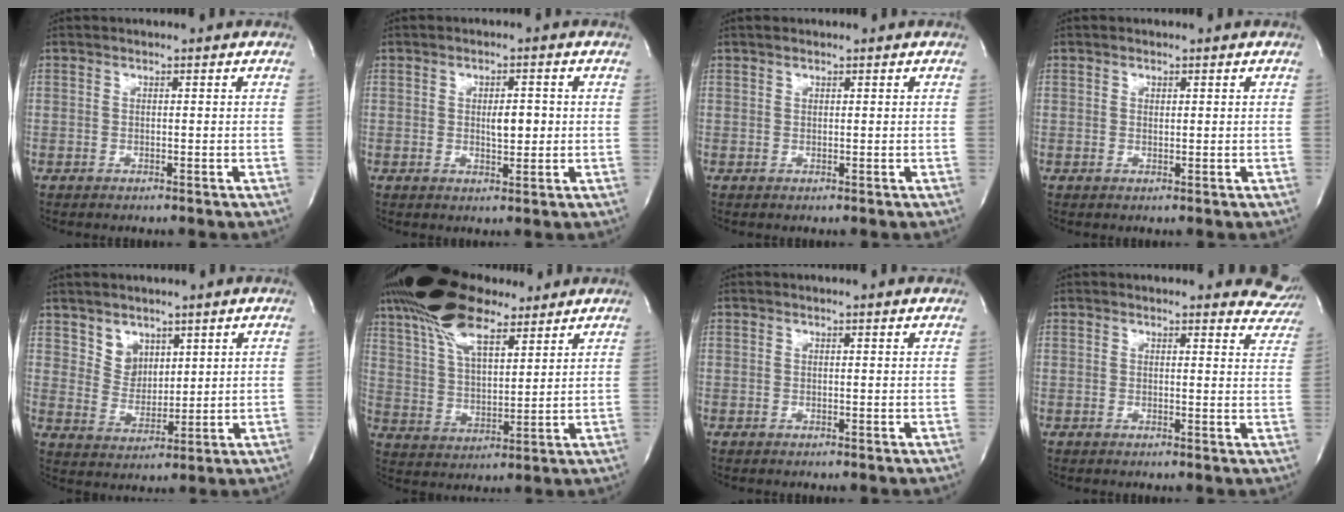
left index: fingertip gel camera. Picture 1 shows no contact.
{"total": 3.3, "force": [-0.1, 1.3, 3.0], "torque": [-0.049, -0.005, 0.000]}
{"total": 0.7, "force": [0.4, 0.4, 0.3], "torque": [-0.008, 0.000, 0.006]}
{"total": 0.6, "force": [0.1, 0.5, 0.4], "torque": [-0.008, -0.007, 0.002]}
{"total": 4.5, "force": [2.7, 3.3, 1.3], "torque": [-0.026, -0.003, 0.059]}
{"total": 15.6, "force": [11.0, 5.4, 9.6], "torque": [-0.197, 0.027, 0.205]}
{"total": 0.9, "force": [0.9, 0.1, 0.2], "torque": [-0.011, -0.001, 0.004]}
{"total": 6.1, "force": [5.9, 1.8, -0.1], "torque": [0.036, -0.033, 0.024]}